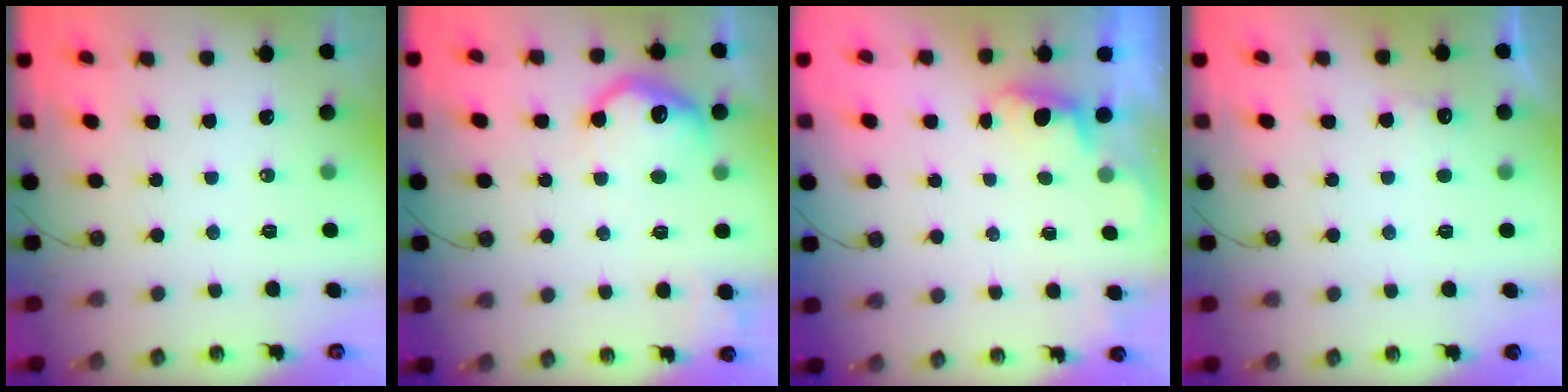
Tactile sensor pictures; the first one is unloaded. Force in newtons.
{"total": 11.9, "press": 11.9, "slide": 0.8}
{"total": 0.7, "press": 0.1, "slide": 0.7}
{"total": 5.5, "press": 5.4, "slide": 1.3}